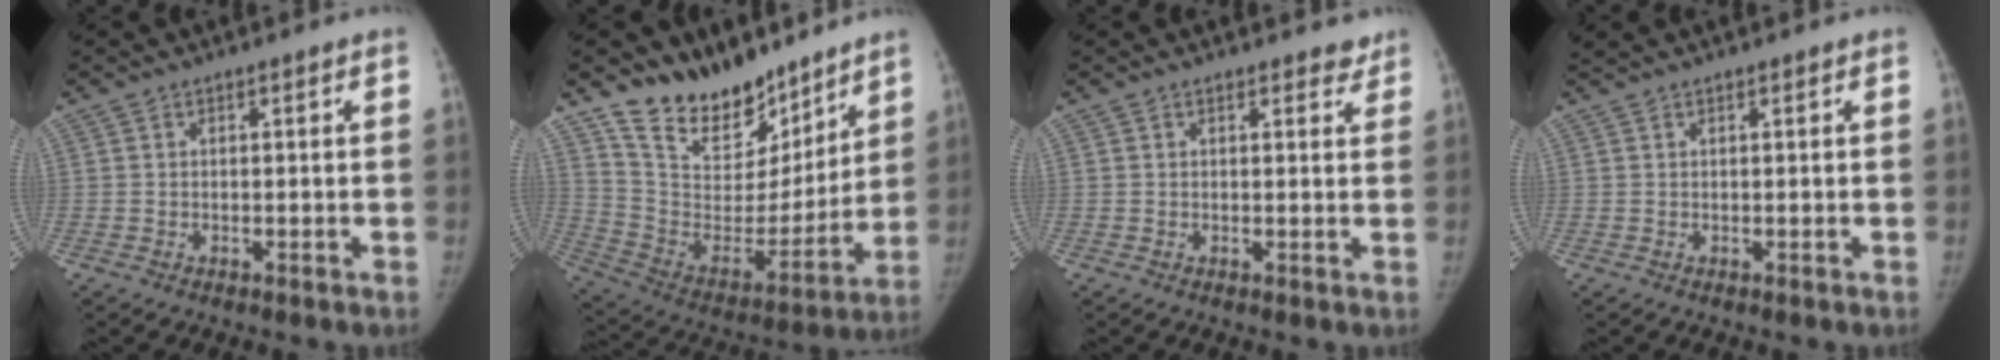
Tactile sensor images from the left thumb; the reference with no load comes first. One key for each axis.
{"total": 18.6, "fx": 15.1, "fy": 9.4, "fz": 5.5, "tx": -0.038, "ty": -0.102, "tz": 0.269}
{"total": 2.8, "fx": 2.4, "fy": 1.3, "fz": 0.8, "tx": 0.015, "ty": -0.010, "tz": 0.021}
{"total": 1.6, "fx": 1.3, "fy": 0.3, "fz": 0.9, "tx": -0.016, "ty": 0.020, "tz": 0.023}